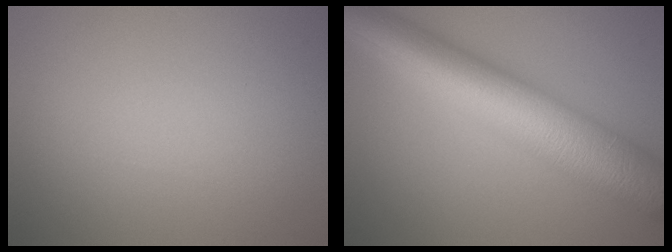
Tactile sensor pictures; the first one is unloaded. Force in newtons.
{"total": 11.8, "press": 11.8, "slide": 0.1}